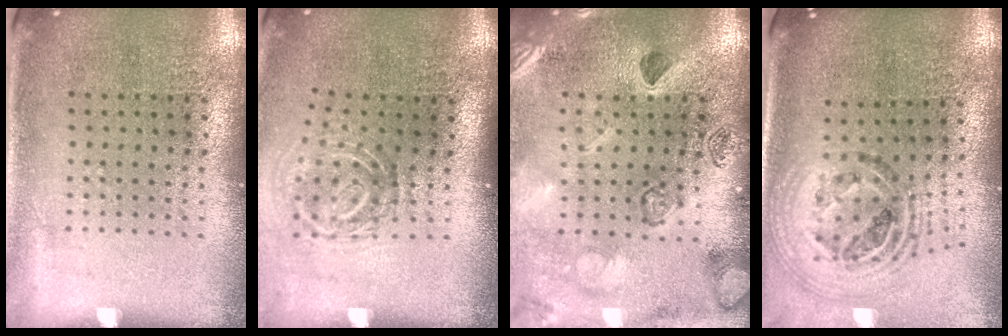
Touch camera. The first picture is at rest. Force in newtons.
{"total": 2.0, "press": 1.3, "slide": 1.5}
{"total": 2.3, "press": 2.3, "slide": 0.2}
{"total": 1.6, "press": 1.4, "slide": 0.8}